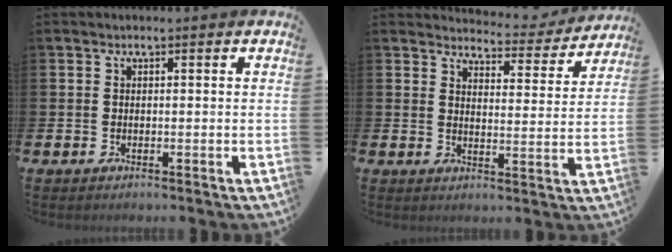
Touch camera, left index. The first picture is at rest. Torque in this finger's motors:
{"motor_torque": [0.80, -1.34, 0.36, 0.03]}